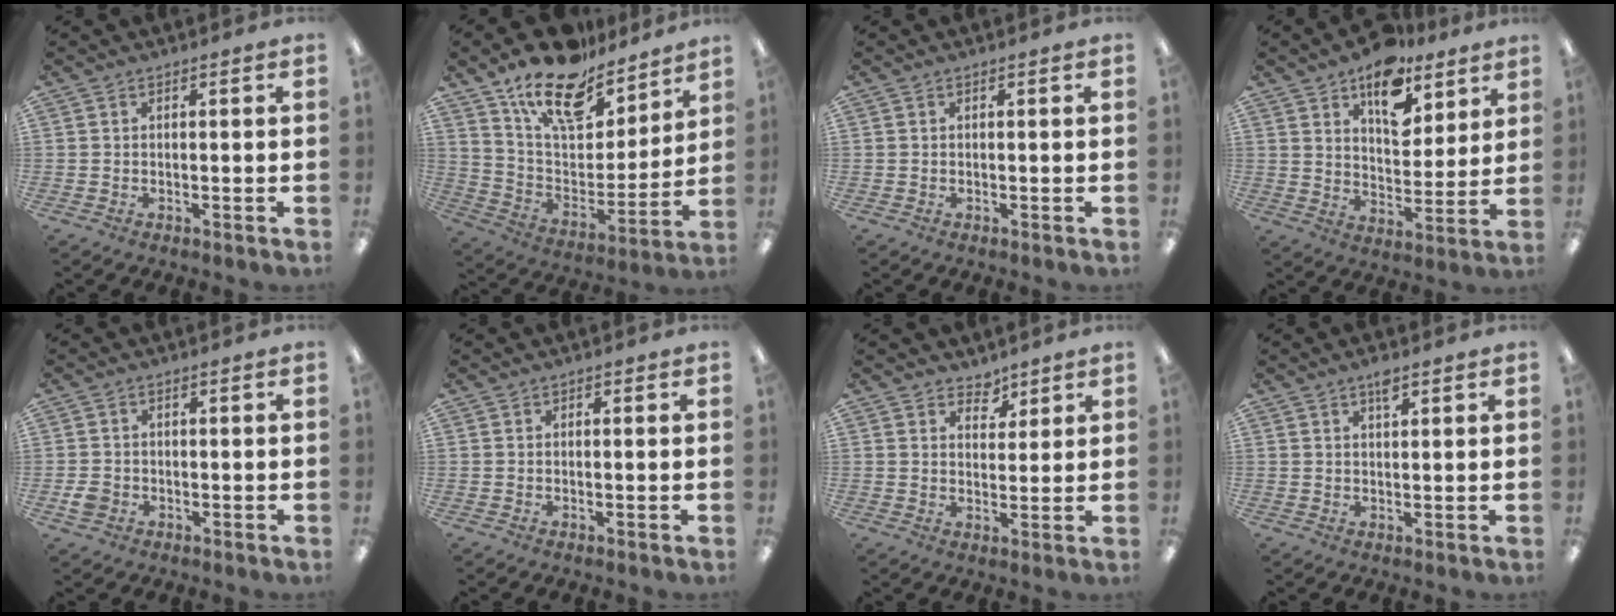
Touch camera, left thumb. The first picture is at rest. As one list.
[{"total": 18.4, "force": [14.1, 8.4, 8.2], "torque": [-0.144, -0.095, 0.248]}, {"total": 0.0}, {"total": 14.2, "force": [9.4, 7.8, 7.1], "torque": [-0.090, -0.056, 0.165]}, {"total": 2.9, "force": [-0.8, 2.5, 1.2], "torque": [-0.018, 0.000, -0.018]}, {"total": 0.0}, {"total": 4.3, "force": [3.5, 2.5, 0.5], "torque": [0.001, -0.021, 0.061]}, {"total": 3.2, "force": [2.1, 1.2, 2.0], "torque": [-0.029, -0.005, 0.034]}]